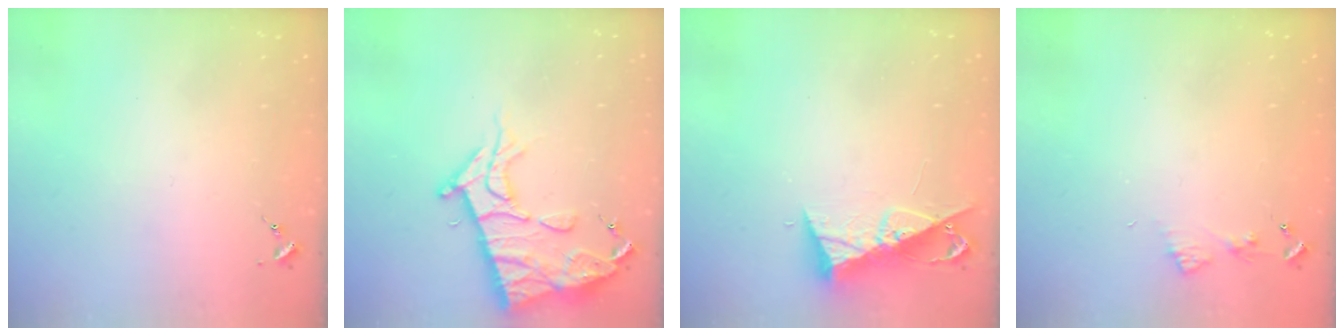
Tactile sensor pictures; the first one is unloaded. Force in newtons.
{"total": 14.8, "press": 14.7, "slide": 1.4}
{"total": 9.2, "press": 9.2, "slide": 0.6}
{"total": 4.5, "press": 4.5, "slide": 0.5}